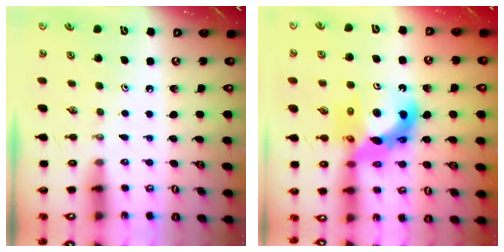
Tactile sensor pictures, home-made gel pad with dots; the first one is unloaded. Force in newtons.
{"total": 14.5, "press": 14.4, "slide": 1.7}